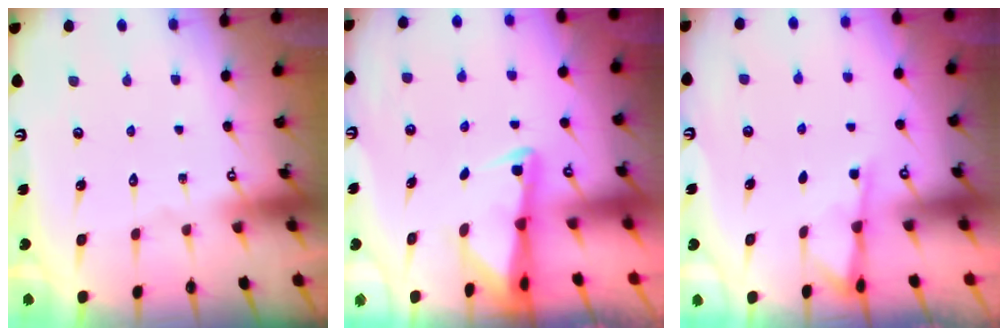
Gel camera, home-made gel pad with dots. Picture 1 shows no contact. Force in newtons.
{"total": 2.4, "press": 2.3, "slide": 0.5}
{"total": 1.9, "press": 1.8, "slide": 0.4}